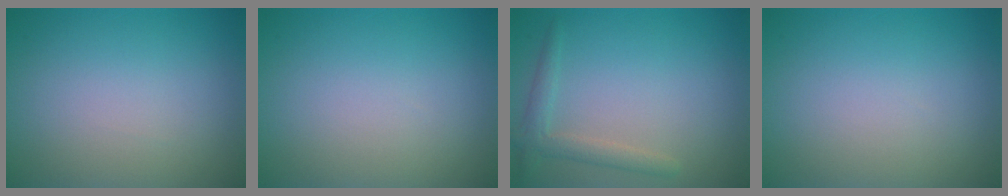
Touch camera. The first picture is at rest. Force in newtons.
{"total": 0.0}
{"total": 2.0, "press": 2.0, "slide": 0.3}
{"total": 0.0}